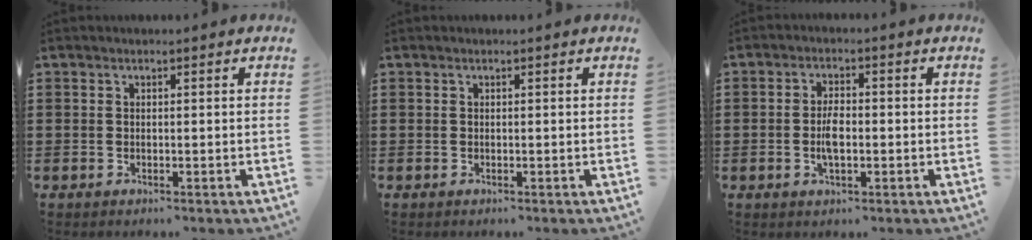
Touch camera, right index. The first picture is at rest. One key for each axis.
{"total": 0.0}
{"total": 3.8, "fx": -0.6, "fy": 1.6, "fz": 3.3, "tx": -0.076, "ty": -0.001, "tz": -0.015}